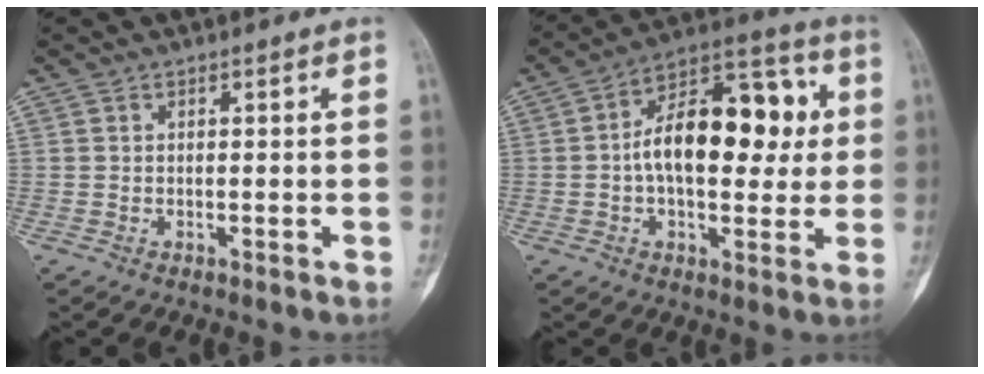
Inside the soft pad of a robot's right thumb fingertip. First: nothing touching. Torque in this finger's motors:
{"motor_torque": [1.47, 2.45, 0.64, -0.42, 0.34]}